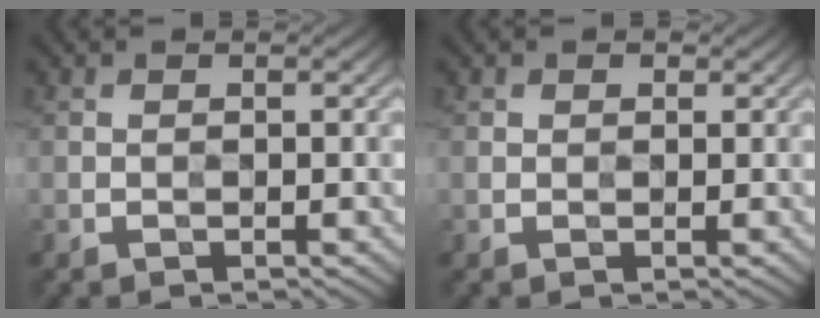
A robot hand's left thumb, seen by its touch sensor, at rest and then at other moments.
{"total": 0.7, "force": [0.4, 0.5, -0.2], "torque": [0.005, -0.003, 0.006]}